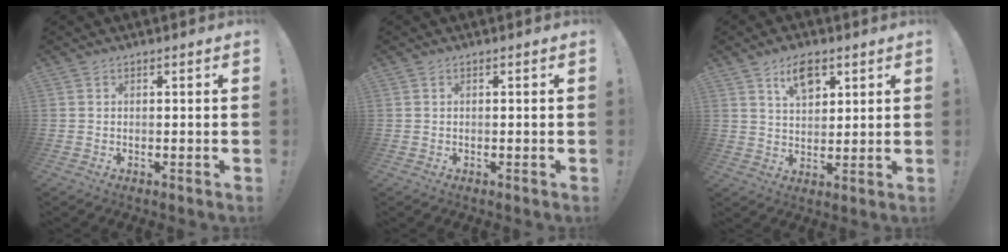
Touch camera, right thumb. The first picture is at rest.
{"total": 0.0}
{"total": 8.7, "force": [4.7, 5.2, 5.2], "torque": [-0.076, -0.012, 0.083]}